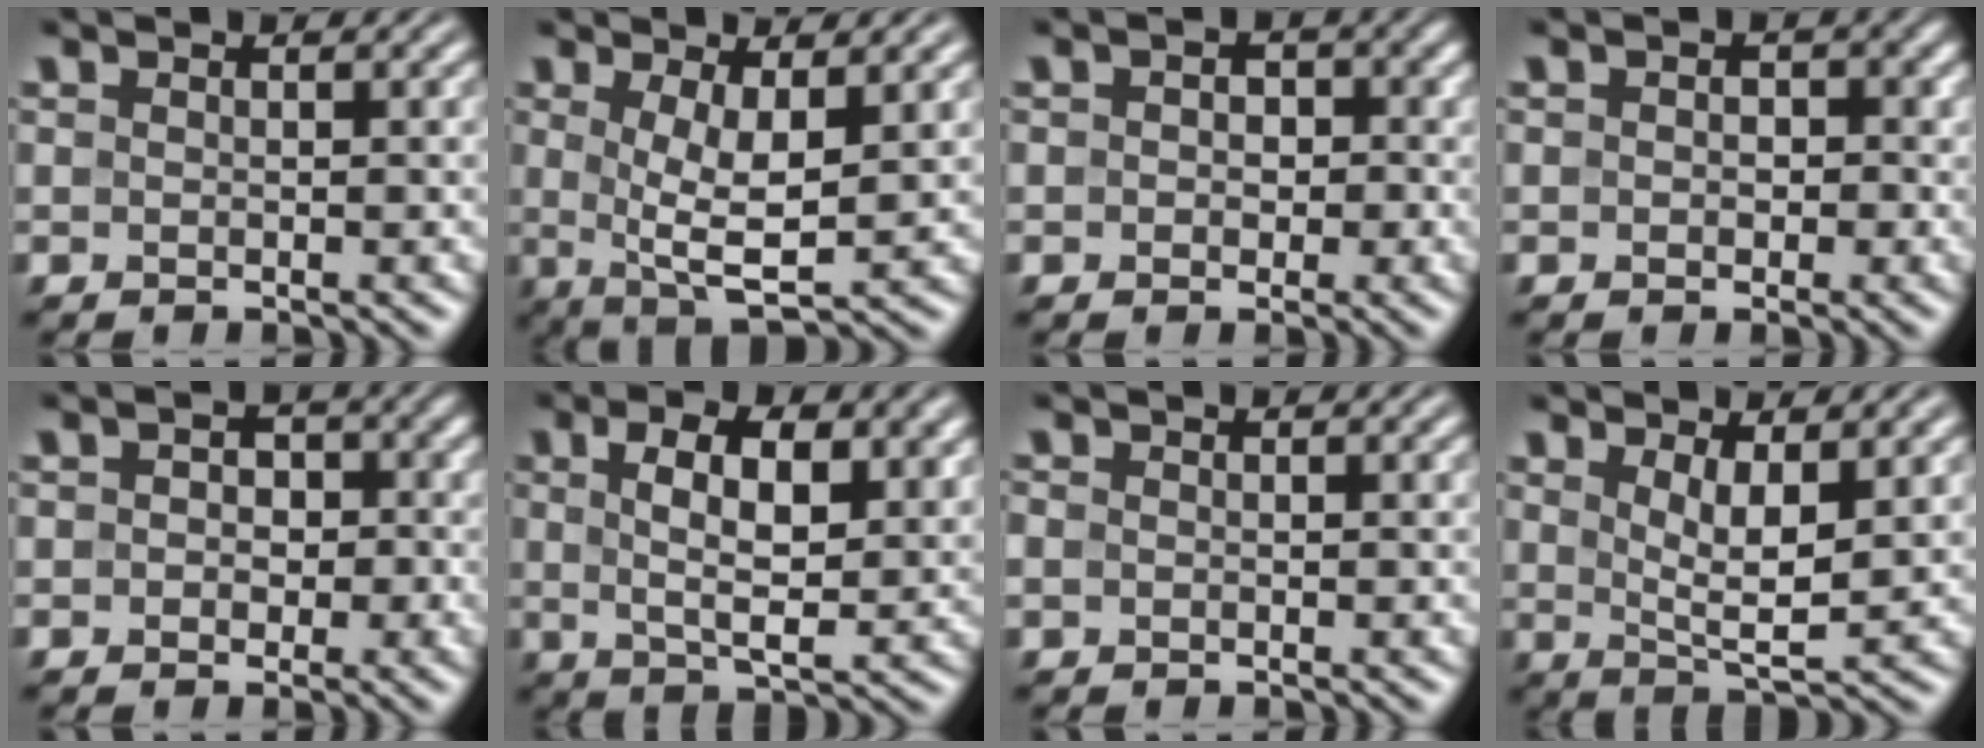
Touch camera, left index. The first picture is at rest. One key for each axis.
{"total": 5.0, "fx": 0.8, "fy": 1.5, "fz": 4.7, "tx": -0.085, "ty": -0.009, "tz": 0.019}
{"total": 2.4, "fx": 0.4, "fy": 2.1, "fz": 1.2, "tx": 0.008, "ty": 0.010, "tz": -0.013}
{"total": 1.6, "fx": 0.1, "fy": 1.3, "fz": 0.8, "tx": 0.002, "ty": 0.002, "tz": -0.008}
{"total": 2.9, "fx": 0.3, "fy": 2.6, "fz": 1.4, "tx": 0.010, "ty": 0.011, "tz": -0.022}
{"total": 6.9, "fx": 1.9, "fy": 3.1, "fz": 5.8, "tx": -0.101, "ty": 0.002, "tz": 0.032}
{"total": 0.6, "fx": -0.2, "fy": 0.5, "fz": 0.2, "tx": -0.004, "ty": -0.003, "tz": -0.004}
{"total": 3.9, "fx": 1.5, "fy": 1.2, "fz": 3.4, "tx": -0.066, "ty": -0.014, "tz": 0.033}